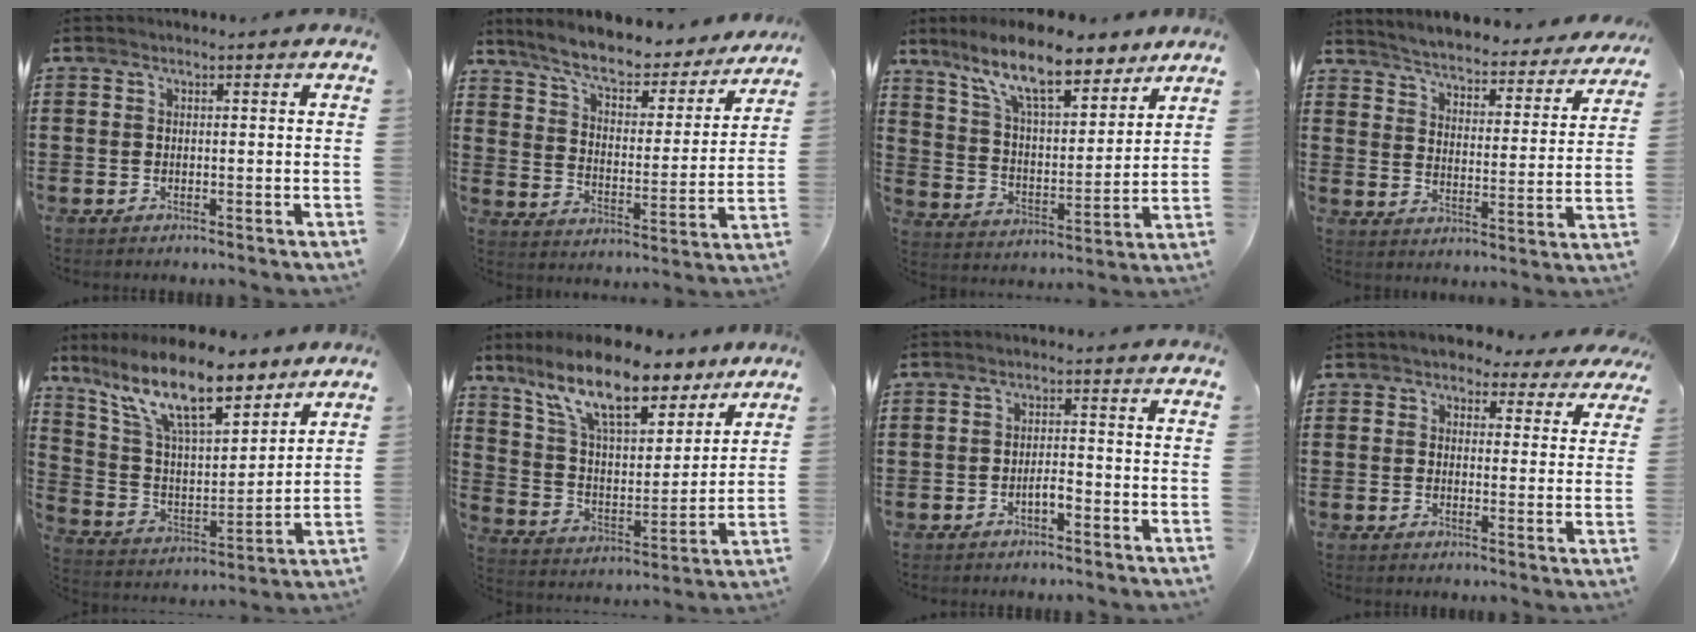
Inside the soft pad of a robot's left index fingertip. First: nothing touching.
{"total": 7.2, "force": [6.4, 1.2, 3.3], "torque": [-0.091, -0.037, 0.107]}
{"total": 12.4, "force": [9.8, 2.7, 7.2], "torque": [-0.161, -0.033, 0.172]}
{"total": 3.7, "force": [3.7, -0.2, 0.6], "torque": [-0.033, -0.036, 0.055]}
{"total": 14.6, "force": [10.5, 4.2, 9.2], "torque": [-0.200, -0.037, 0.185]}
{"total": 13.8, "force": [10.5, 3.8, 8.0], "torque": [-0.184, -0.042, 0.184]}
{"total": 2.5, "force": [-1.4, 0.7, 2.0], "torque": [-0.037, 0.006, -0.027]}
{"total": 3.9, "force": [3.5, 1.5, 0.8], "torque": [-0.025, -0.009, 0.062]}